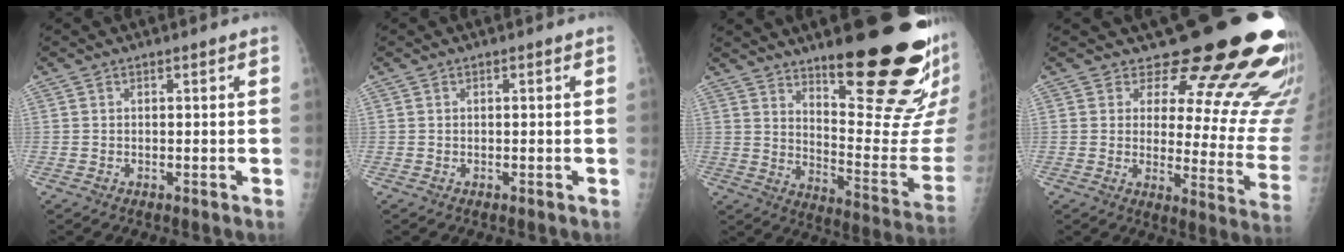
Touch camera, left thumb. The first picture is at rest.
{"total": 0.0}
{"total": 25.0, "force": [14.7, 5.8, 19.4], "torque": [-0.242, -0.091, 0.227]}
{"total": 20.4, "force": [16.8, 6.9, 9.5], "torque": [-0.074, -0.134, 0.195]}